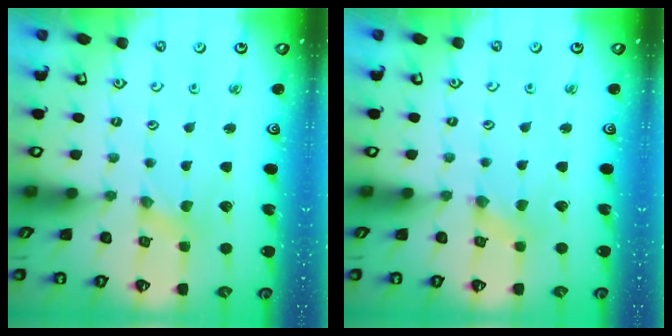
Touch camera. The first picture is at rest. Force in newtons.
{"total": 0.5, "press": 0.5, "slide": 0.1}